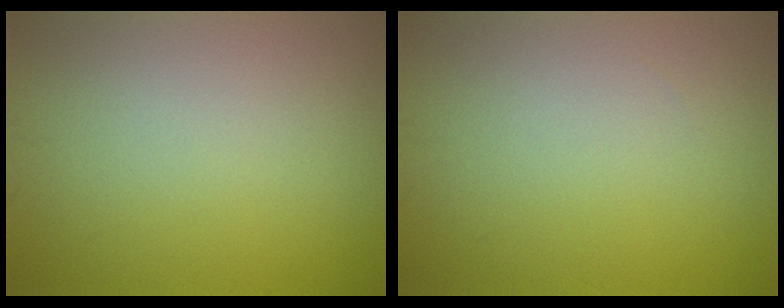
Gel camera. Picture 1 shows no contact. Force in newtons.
{"total": 0.0}